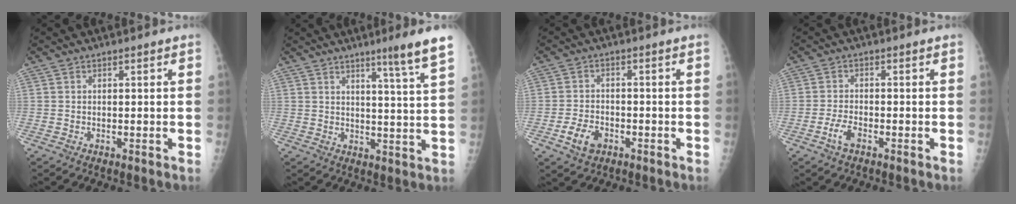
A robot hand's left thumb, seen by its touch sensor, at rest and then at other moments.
{"total": 8.4, "force": [5.6, -1.0, 6.2], "torque": [-0.088, -0.039, 0.076]}
{"total": 4.9, "force": [-2.3, 3.3, 2.8], "torque": [-0.048, 0.012, -0.039]}
{"total": 3.0, "force": [-1.7, 1.2, 2.1], "torque": [-0.048, 0.009, -0.034]}